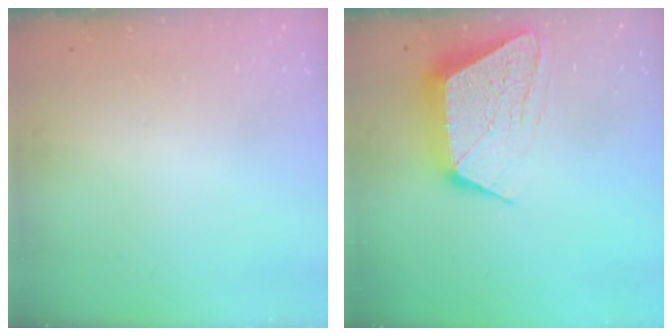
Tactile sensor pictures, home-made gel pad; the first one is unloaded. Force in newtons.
{"total": 12.6, "press": 12.6, "slide": 0.8}